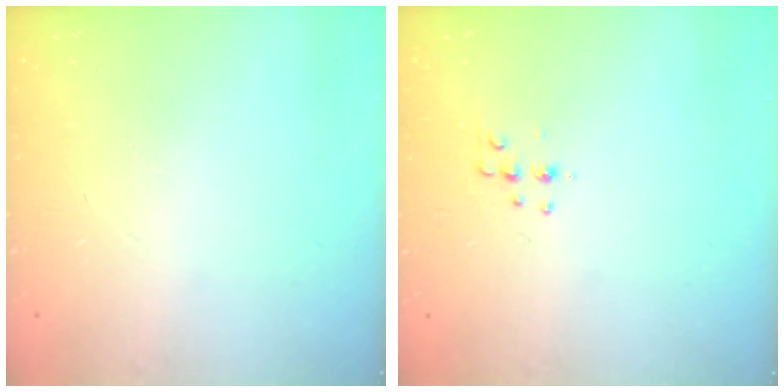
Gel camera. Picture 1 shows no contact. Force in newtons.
{"total": 5.2, "press": 5.0, "slide": 1.1}